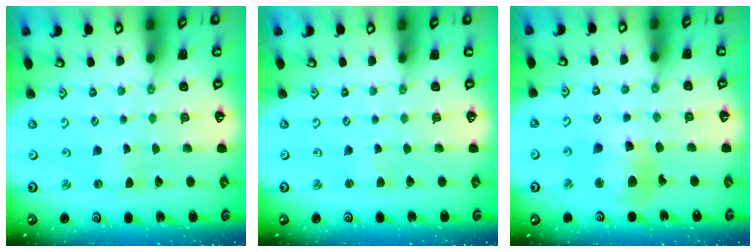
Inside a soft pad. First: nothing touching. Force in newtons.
{"total": 1.4, "press": 1.4, "slide": 0.3}
{"total": 11.8, "press": 11.8, "slide": 1.3}